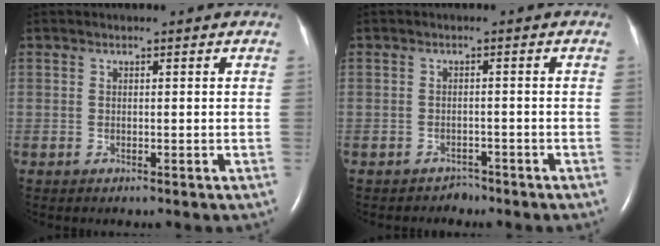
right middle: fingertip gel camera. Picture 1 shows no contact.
{"total": 1.6, "force": [-1.4, 0.7, -0.4], "torque": [0.001, -0.001, -0.021]}